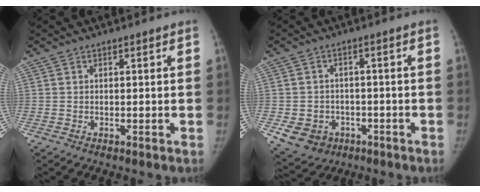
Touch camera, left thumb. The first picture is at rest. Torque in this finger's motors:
{"motor_torque": [-0.17, 1.60, 0.09, -0.09, 0.18]}